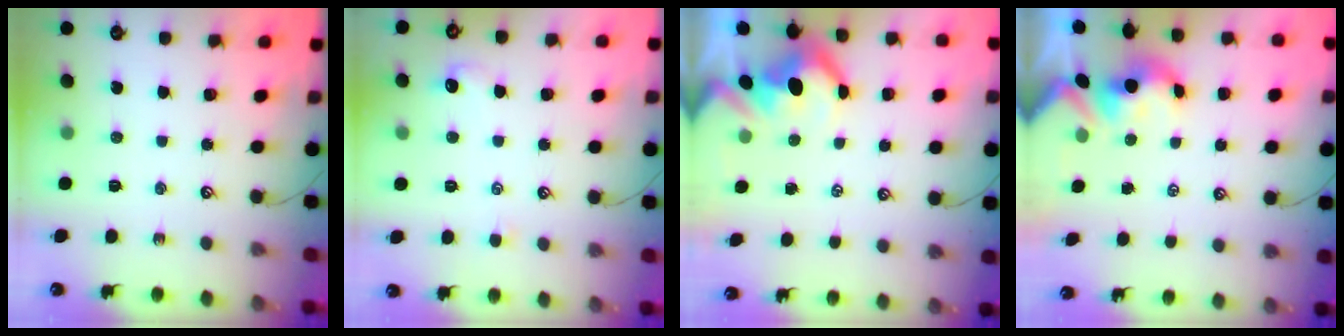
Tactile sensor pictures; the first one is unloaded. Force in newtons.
{"total": 1.3, "press": 1.2, "slide": 0.4}
{"total": 3.9, "press": 3.8, "slide": 1.0}
{"total": 1.7, "press": 1.5, "slide": 0.8}